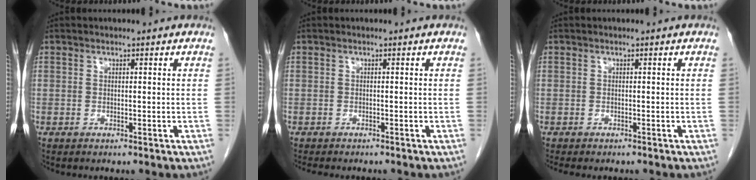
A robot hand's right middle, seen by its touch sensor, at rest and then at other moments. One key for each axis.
{"total": 4.3, "fx": -3.7, "fy": 1.1, "fz": 1.9, "tx": -0.026, "ty": -0.008, "tz": -0.046}
{"total": 3.1, "fx": -2.6, "fy": 0.9, "fz": 1.4, "tx": -0.018, "ty": -0.006, "tz": -0.029}